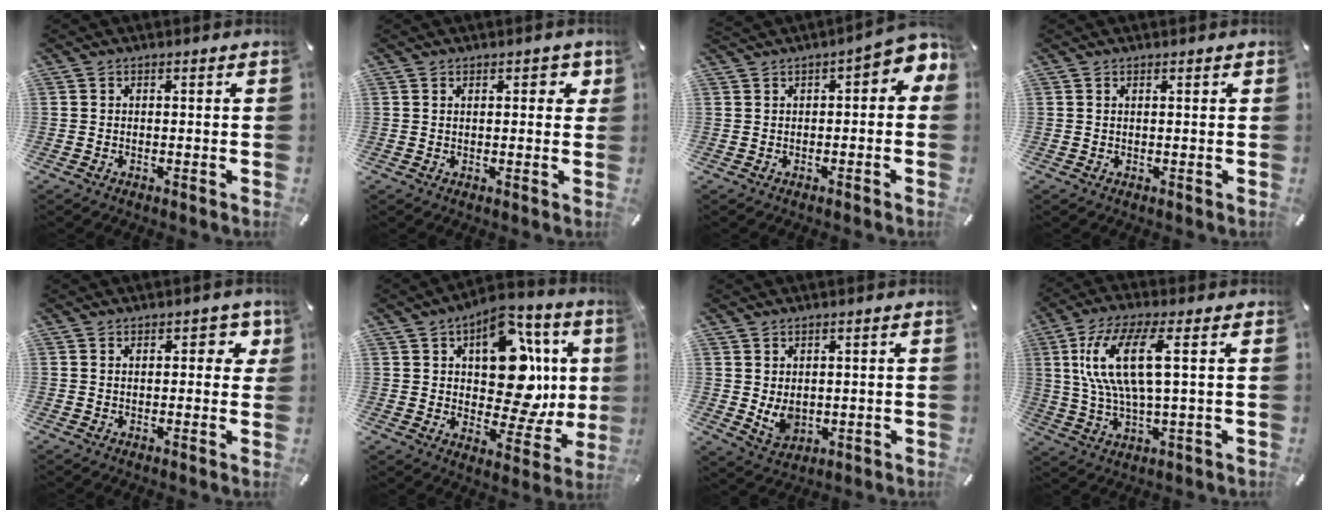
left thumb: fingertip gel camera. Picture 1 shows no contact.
{"total": 2.8, "force": [1.1, 1.3, 2.2], "torque": [-0.030, 0.000, 0.014]}
{"total": 4.4, "force": [1.2, 2.3, 3.5], "torque": [-0.044, -0.009, 0.014]}
{"total": 0.6, "force": [0.3, 0.1, 0.5], "torque": [-0.010, 0.000, 0.005]}
{"total": 4.6, "force": [1.8, 2.3, 3.6], "torque": [-0.038, -0.006, 0.021]}
{"total": 18.7, "force": [5.3, 11.2, 13.9], "torque": [-0.185, -0.037, 0.094]}
{"total": 4.9, "force": [0.9, 4.0, 2.7], "torque": [-0.057, -0.016, 0.015]}
{"total": 14.2, "force": [3.5, 4.6, 13.0], "torque": [-0.278, -0.002, 0.055]}